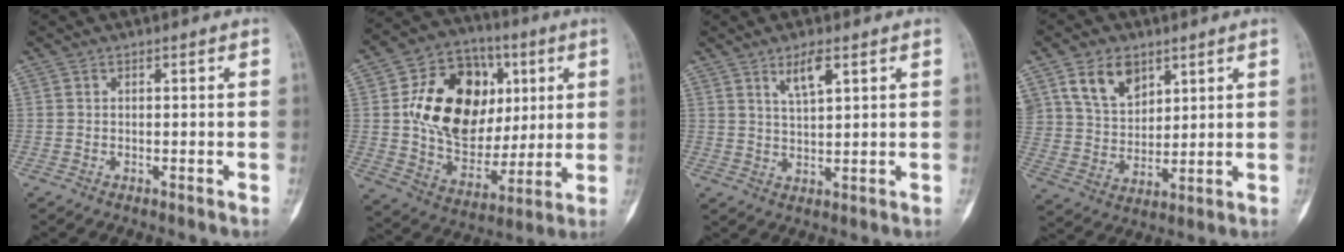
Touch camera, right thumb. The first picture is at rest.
{"total": 23.7, "force": [4.2, 17.0, 15.9], "torque": [-0.239, 0.004, 0.080]}
{"total": 4.8, "force": [2.6, 1.5, 3.7], "torque": [-0.060, -0.014, 0.051]}
{"total": 10.5, "force": [5.6, 7.1, 5.3], "torque": [-0.067, -0.027, 0.112]}